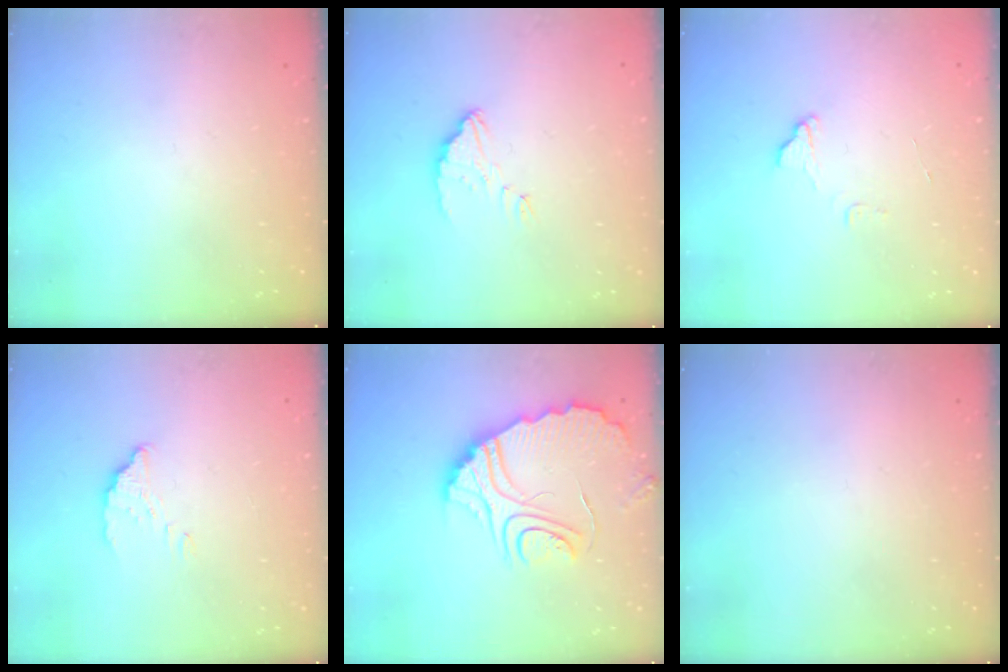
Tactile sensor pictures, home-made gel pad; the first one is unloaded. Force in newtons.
{"total": 3.1, "press": 3.0, "slide": 0.2}
{"total": 7.1, "press": 7.1, "slide": 0.5}
{"total": 3.1, "press": 3.1, "slide": 0.1}
{"total": 11.0, "press": 11.0, "slide": 1.0}
{"total": 2.2, "press": 2.2, "slide": 0.1}